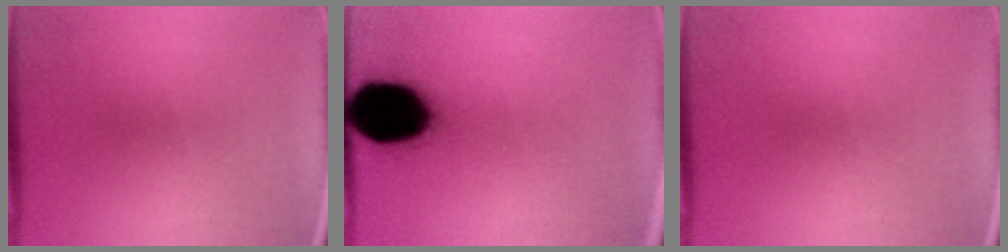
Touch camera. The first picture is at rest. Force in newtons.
{"total": 19.5}
{"total": 0.0}